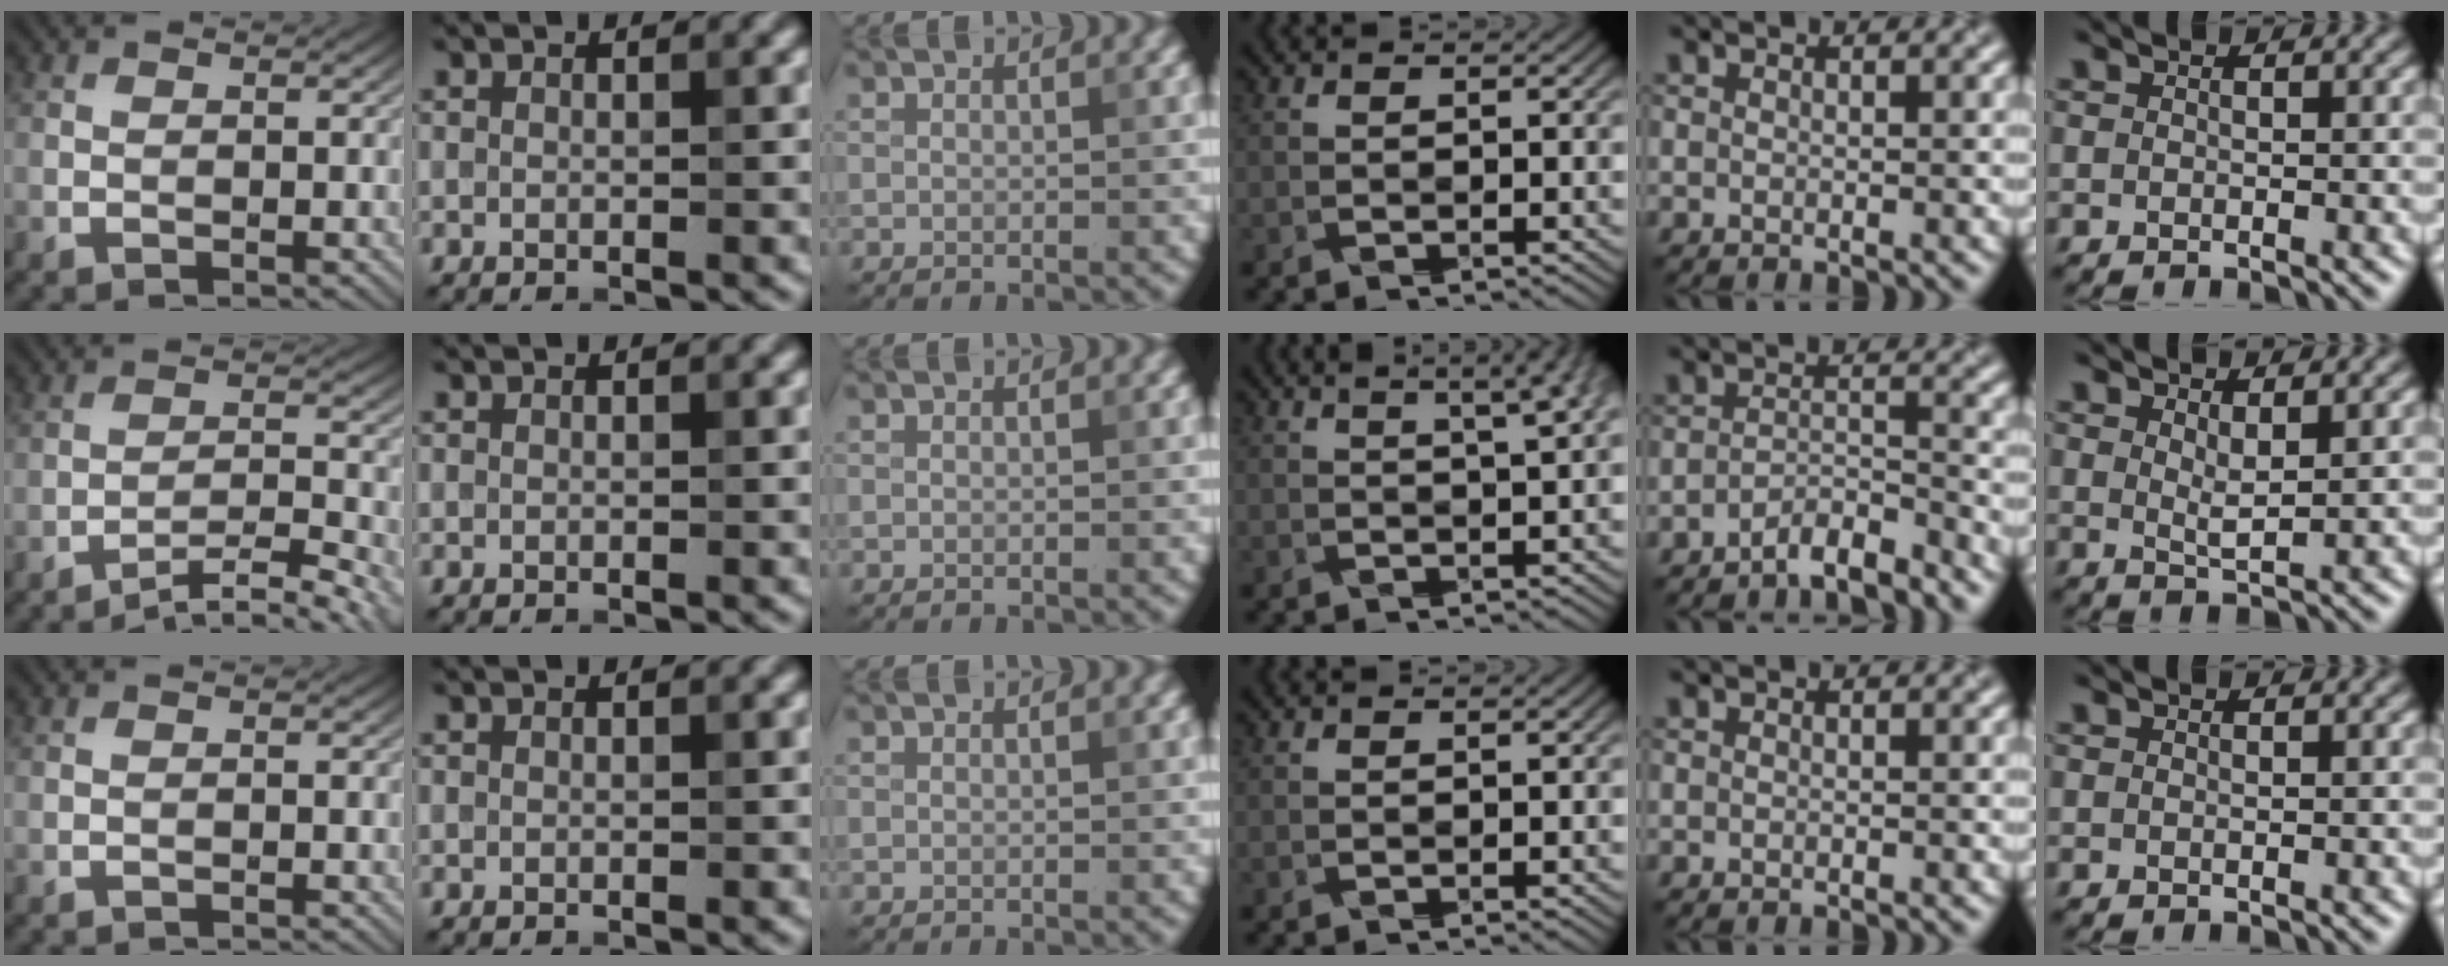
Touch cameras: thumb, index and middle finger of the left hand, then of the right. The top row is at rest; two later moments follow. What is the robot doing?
{"motion": "pour", "object": "sugar"}